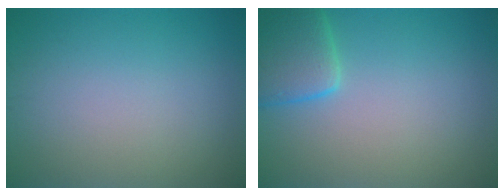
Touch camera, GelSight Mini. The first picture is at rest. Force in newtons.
{"total": 4.1, "press": 4.1, "slide": 0.3}